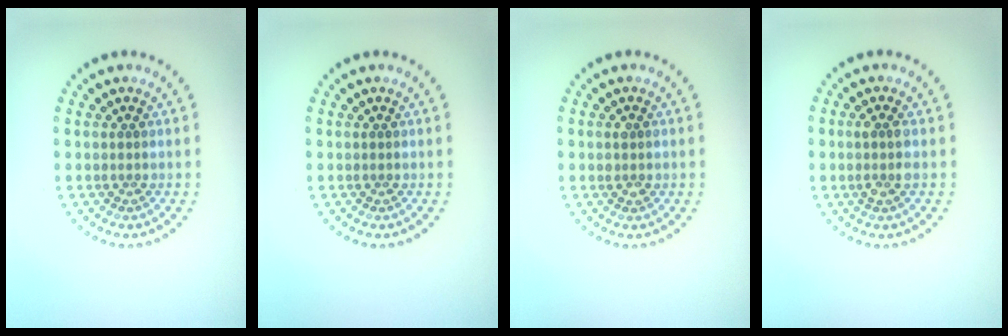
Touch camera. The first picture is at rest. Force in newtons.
{"total": 0.0}
{"total": 1.1, "press": 1.1, "slide": 0.2}
{"total": 1.7, "press": 1.5, "slide": 0.7}